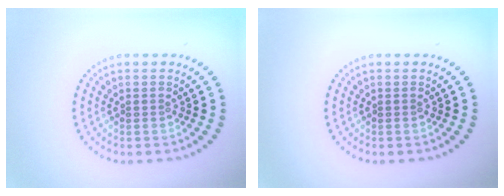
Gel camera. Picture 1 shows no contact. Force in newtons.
{"total": 0.0}